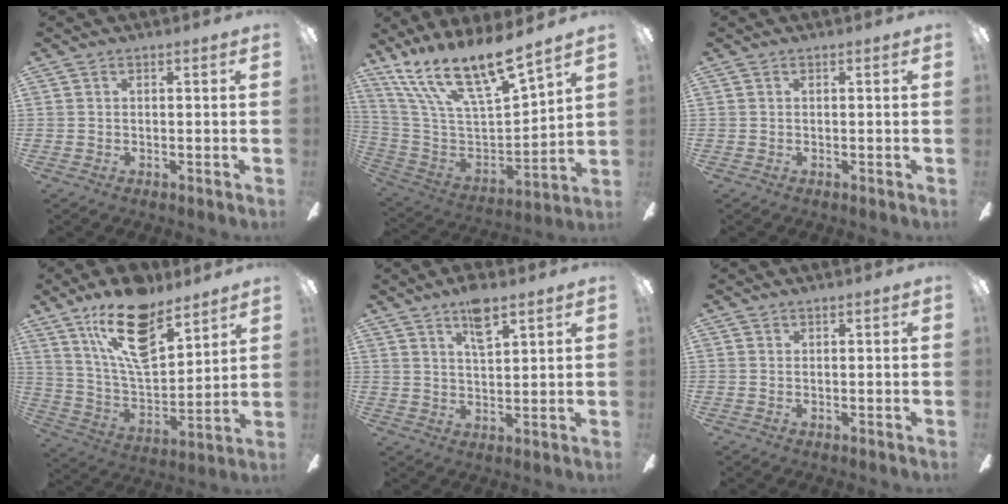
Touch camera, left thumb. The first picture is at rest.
{"total": 19.1, "force": [14.5, 4.9, 11.5], "torque": [-0.232, -0.110, 0.250]}
{"total": 0.0}
{"total": 19.6, "force": [12.7, 8.5, 12.2], "torque": [-0.222, -0.061, 0.220]}
{"total": 7.4, "force": [5.1, 2.4, 4.7], "torque": [-0.072, -0.022, 0.086]}
{"total": 0.0}